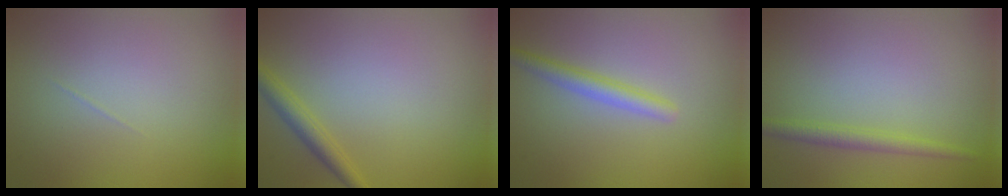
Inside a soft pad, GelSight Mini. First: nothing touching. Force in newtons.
{"total": 2.0, "press": 2.0, "slide": 0.1}
{"total": 2.0, "press": 2.0, "slide": 0.1}
{"total": 1.8, "press": 1.8, "slide": 0.1}